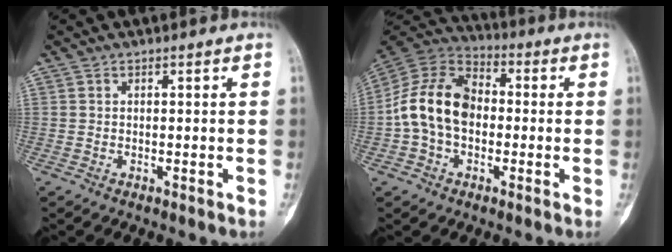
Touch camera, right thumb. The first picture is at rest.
{"total": 14.5, "force": [-1.1, 10.2, 10.2], "torque": [-0.179, 0.038, -0.032]}